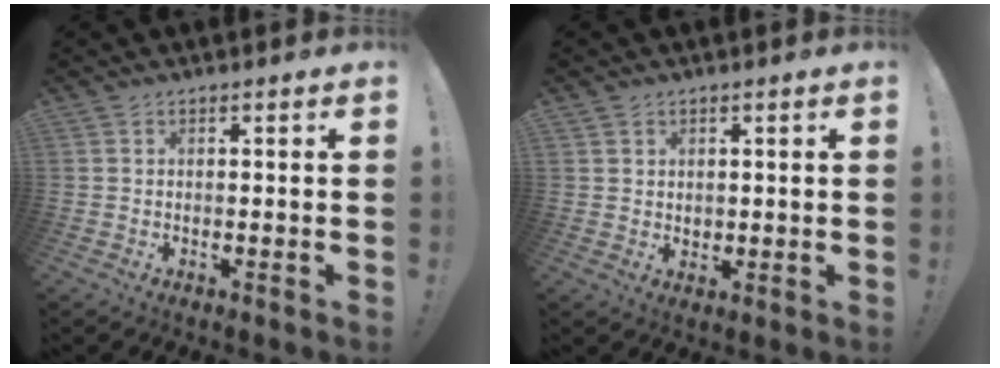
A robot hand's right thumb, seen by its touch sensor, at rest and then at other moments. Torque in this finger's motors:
{"motor_torque": [2.16, 2.85, 1.76, 0.70, 0.72]}